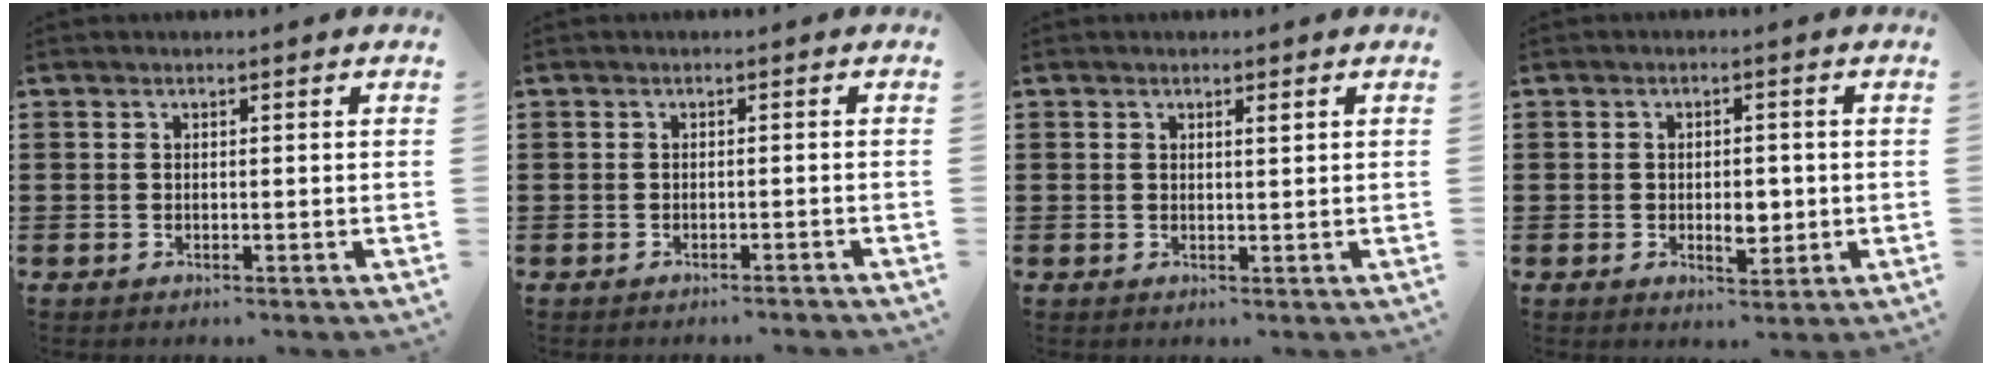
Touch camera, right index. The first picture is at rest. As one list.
[{"total": 0.9, "force": [-0.9, -0.1, 0.1], "torque": [-0.005, 0.000, -0.018]}, {"total": 0.9, "force": [0.4, 0.2, 0.8], "torque": [-0.015, 0.002, 0.007]}, {"total": 4.0, "force": [-0.6, 2.1, 3.3], "torque": [-0.053, 0.003, -0.013]}]